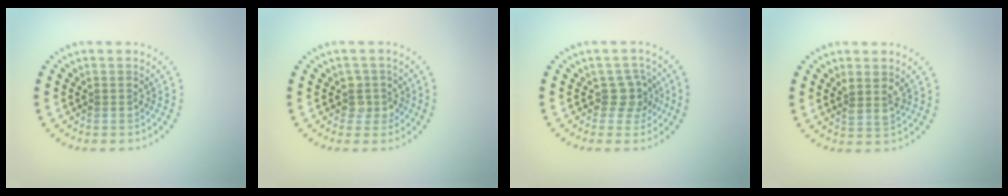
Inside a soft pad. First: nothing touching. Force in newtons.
{"total": 1.7, "press": 1.4, "slide": 1.1}
{"total": 2.3, "press": 1.8, "slide": 1.4}
{"total": 1.7, "press": 1.4, "slide": 0.9}